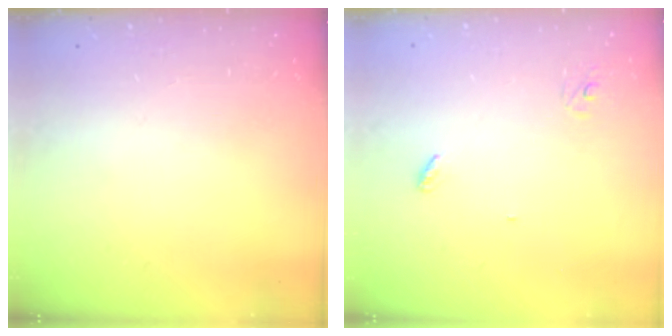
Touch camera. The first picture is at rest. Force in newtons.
{"total": 3.2, "press": 3.2, "slide": 0.3}